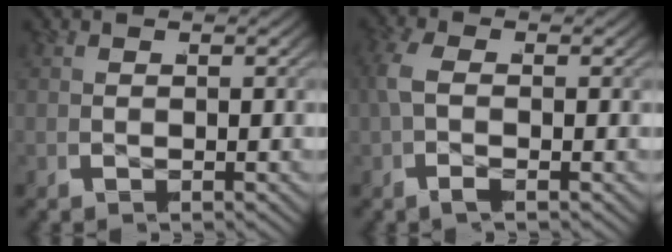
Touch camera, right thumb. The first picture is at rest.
{"total": 2.1, "force": [-0.2, 1.1, 1.8], "torque": [-0.057, 0.001, -0.008]}